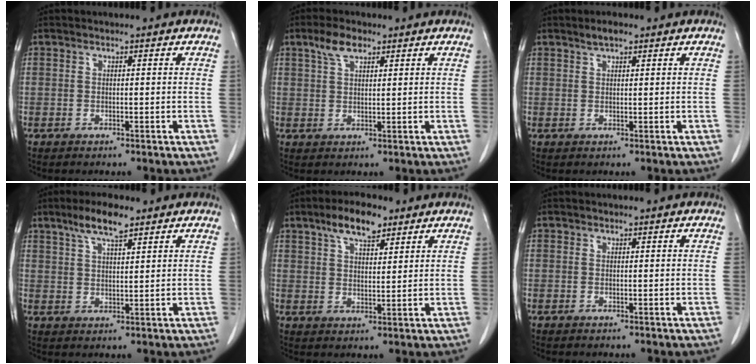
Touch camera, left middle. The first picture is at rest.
{"total": 3.9, "force": [2.5, 1.6, 2.4], "torque": [-0.053, 0.009, 0.052]}
{"total": 1.9, "force": [1.4, 0.6, 1.1], "torque": [-0.023, 0.005, 0.025]}
{"total": 6.3, "force": [4.4, 1.3, 4.3], "torque": [-0.087, 0.007, 0.080]}
{"total": 7.2, "force": [4.8, 2.6, 4.7], "torque": [-0.085, 0.010, 0.084]}
{"total": 0.0}